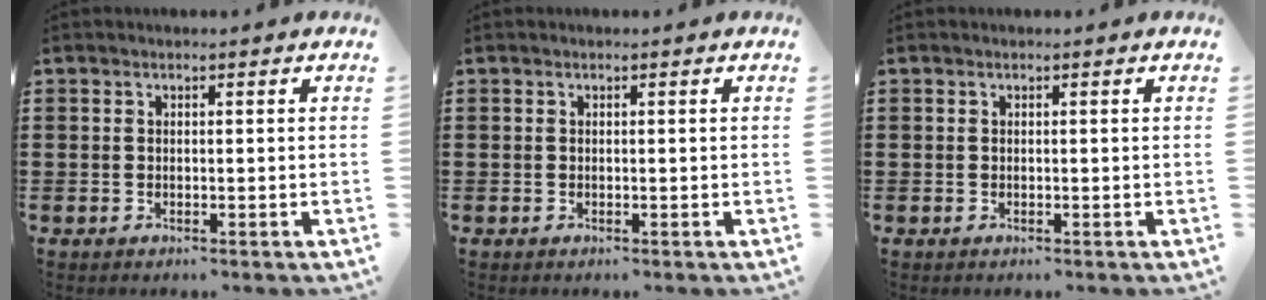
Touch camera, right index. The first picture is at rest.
{"total": 0.0}
{"total": 0.0}